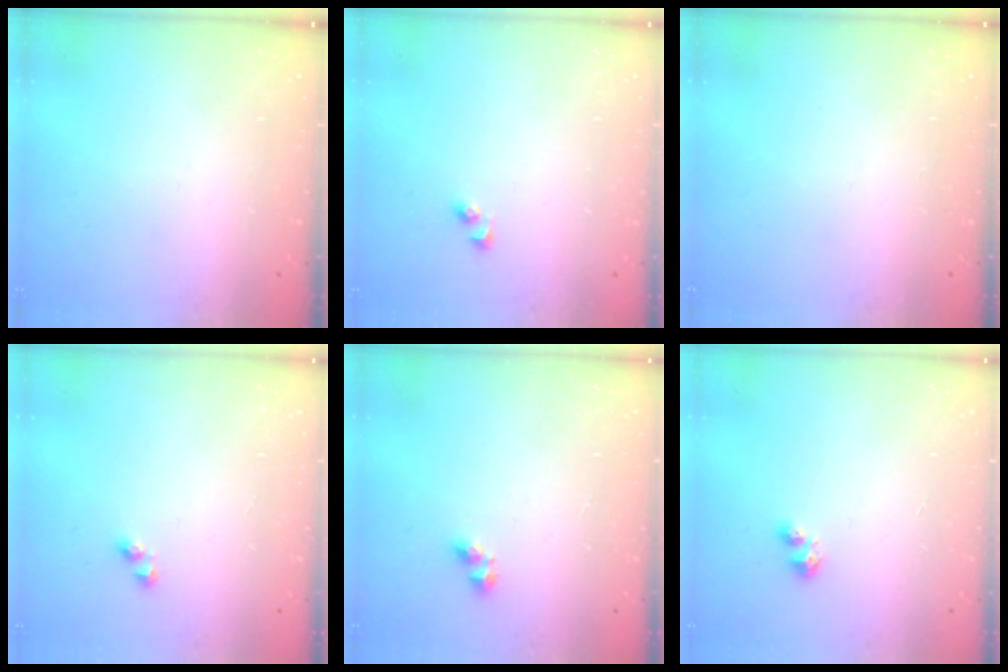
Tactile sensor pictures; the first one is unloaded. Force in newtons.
{"total": 2.5, "press": 2.5, "slide": 0.3}
{"total": 0.0}
{"total": 2.5, "press": 2.5, "slide": 0.2}
{"total": 3.7, "press": 3.7, "slide": 0.3}
{"total": 3.0, "press": 2.9, "slide": 0.3}